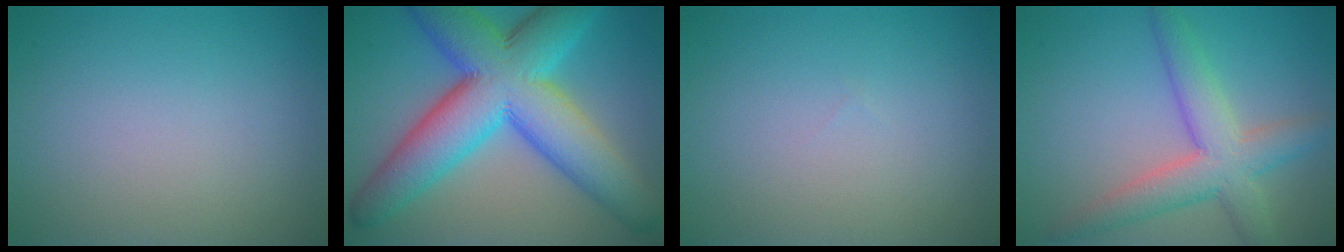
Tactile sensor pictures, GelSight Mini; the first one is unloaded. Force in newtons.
{"total": 13.1, "press": 13.1, "slide": 0.1}
{"total": 0.0}
{"total": 5.5, "press": 5.5, "slide": 0.2}